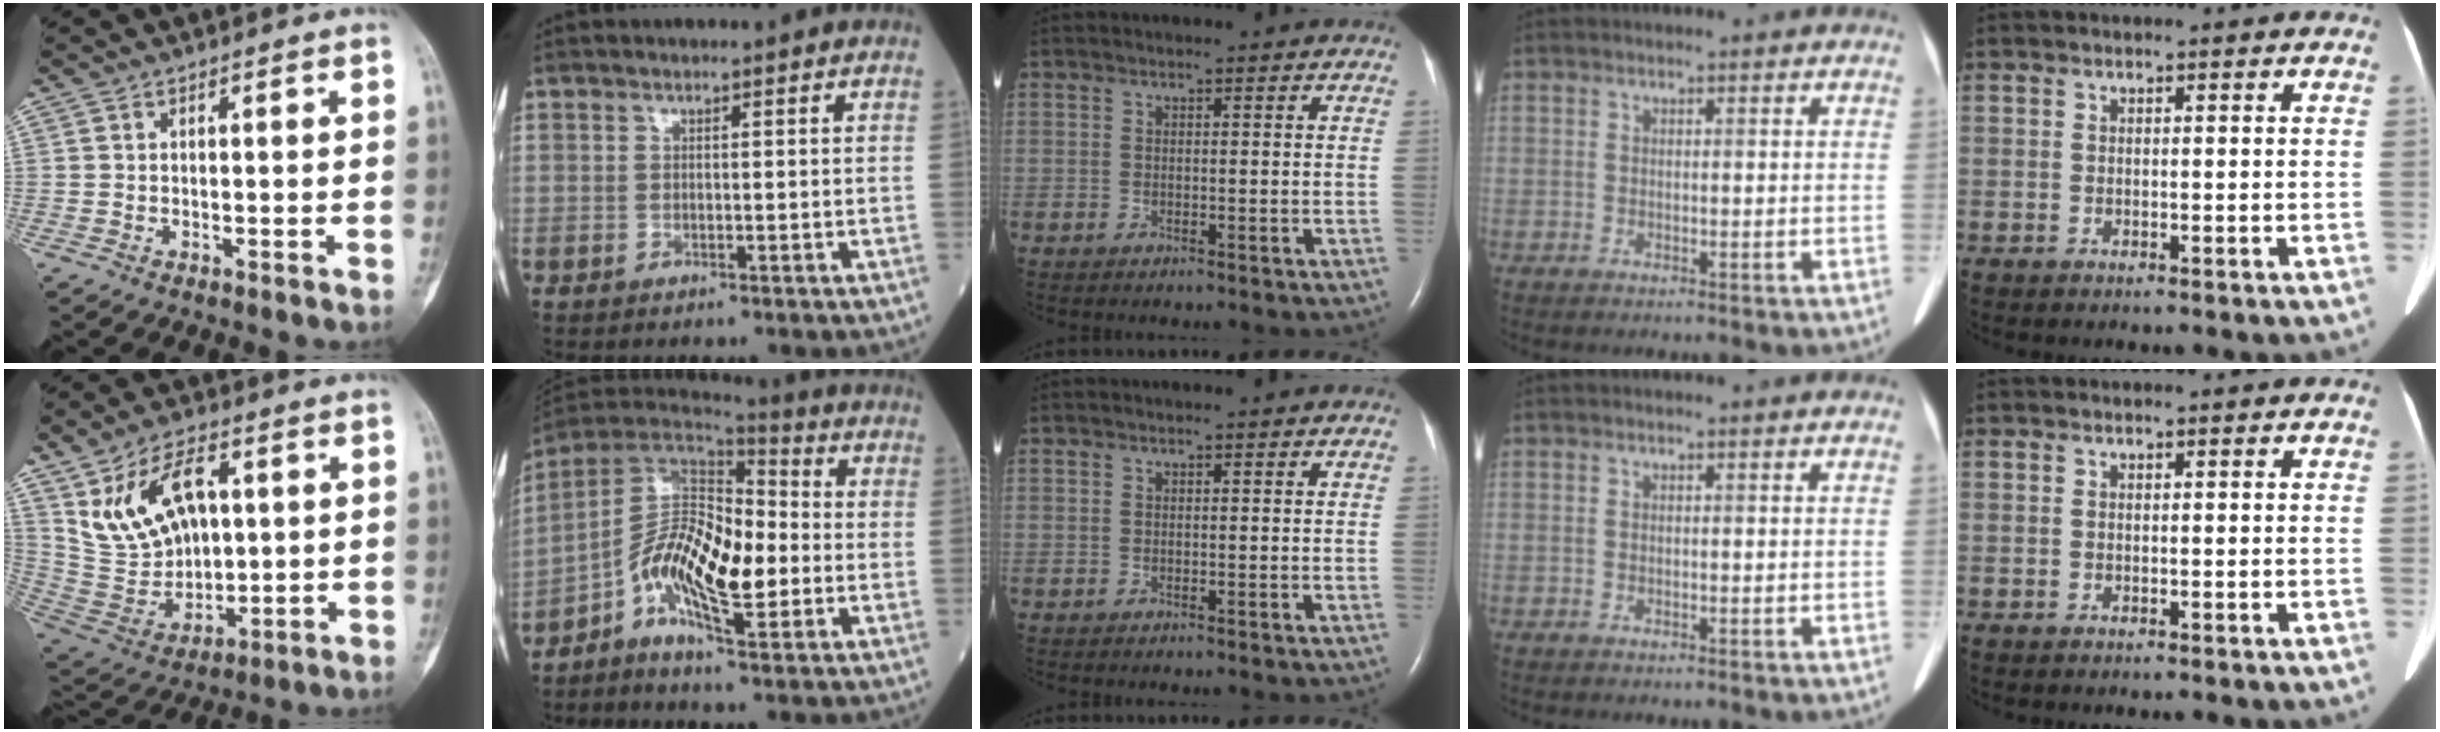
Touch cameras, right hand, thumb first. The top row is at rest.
{"thumb": {"total": 15.6, "force": [5.0, 9.9, 11.0], "torque": [-0.174, -0.008, 0.113]}, "index": {"total": 12.8, "force": [-3.2, 4.1, 11.7], "torque": [-0.224, 0.013, -0.063]}}